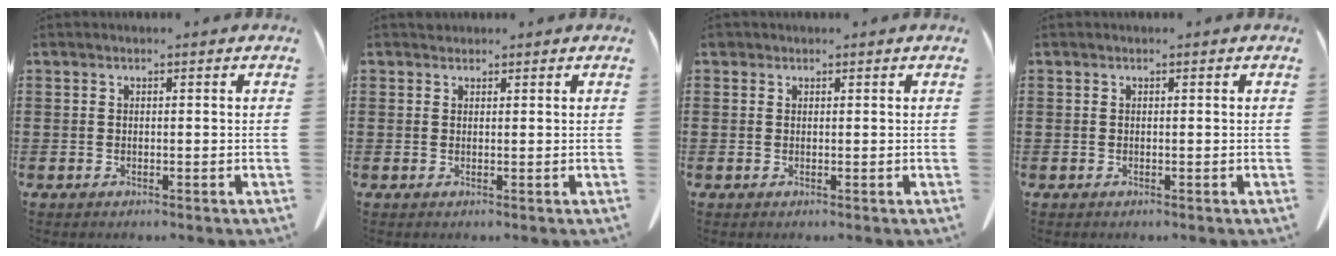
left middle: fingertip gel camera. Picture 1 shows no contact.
{"total": 0.9, "force": [0.8, 0.4, 0.0], "torque": [-0.001, 0.003, 0.016]}
{"total": 0.5, "force": [0.3, 0.4, 0.1], "torque": [-0.004, 0.004, 0.005]}
{"total": 0.0}